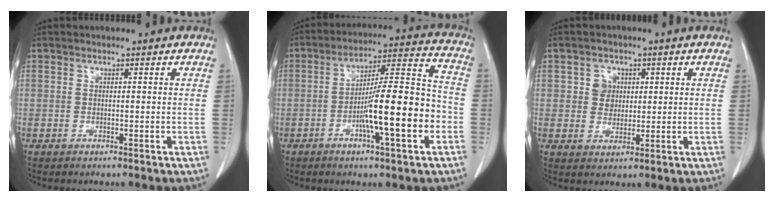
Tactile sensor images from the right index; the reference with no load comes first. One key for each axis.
{"total": 15.6, "fx": -4.5, "fy": 1.9, "fz": 14.8, "tx": -0.236, "ty": 0.014, "tz": -0.069}
{"total": 4.1, "fx": 1.0, "fy": 3.6, "fz": 1.6, "tx": -0.024, "ty": 0.013, "tz": 0.021}